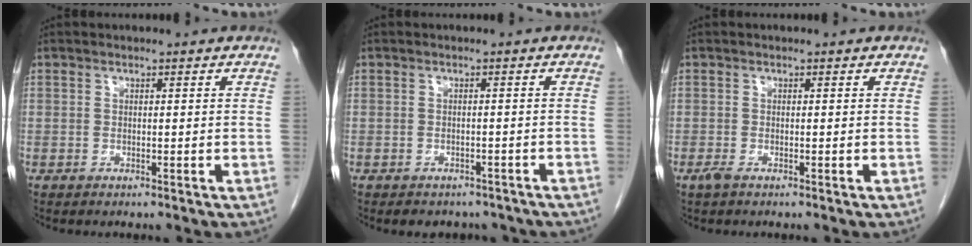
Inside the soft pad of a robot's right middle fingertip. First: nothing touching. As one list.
[{"total": 6.7, "force": [-5.7, 3.2, 1.6], "torque": [-0.014, 0.005, -0.059]}, {"total": 0.8, "force": [-0.6, 0.1, 0.6], "torque": [-0.017, -0.003, -0.011]}]